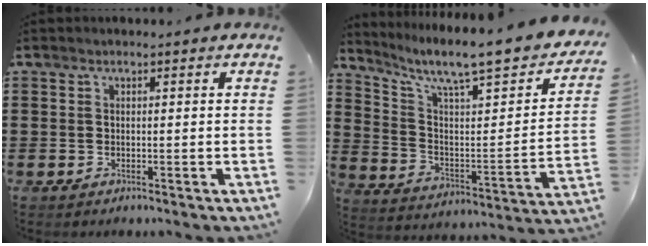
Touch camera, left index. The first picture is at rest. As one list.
[{"total": 8.1, "force": [6.5, 1.1, 4.8], "torque": [-0.106, -0.056, 0.100]}]